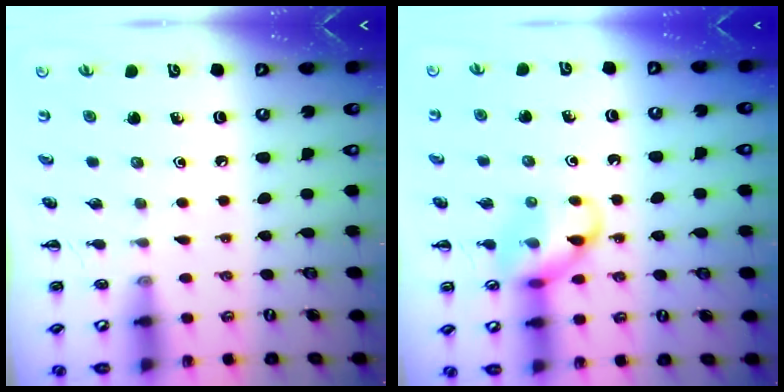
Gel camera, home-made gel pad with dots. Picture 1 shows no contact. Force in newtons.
{"total": 10.6, "press": 10.5, "slide": 1.1}